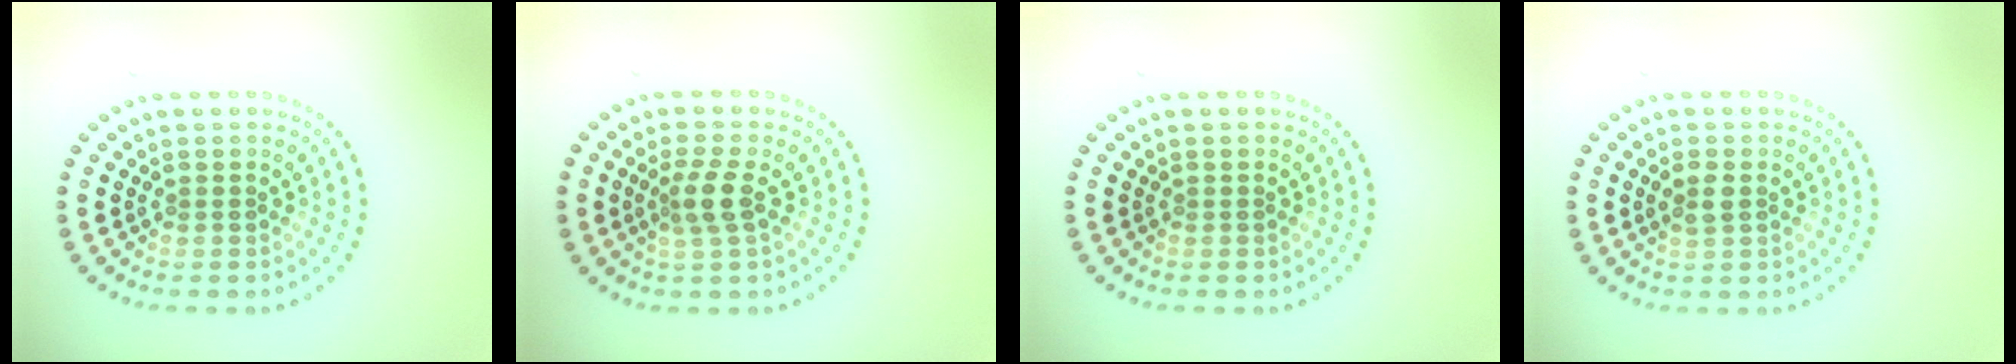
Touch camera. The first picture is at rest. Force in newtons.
{"total": 2.4, "press": 1.9, "slide": 1.4}
{"total": 0.0}
{"total": 1.6, "press": 1.6, "slide": 0.3}